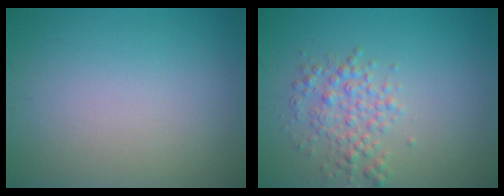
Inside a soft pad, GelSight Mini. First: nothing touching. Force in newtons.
{"total": 2.8, "press": 2.8, "slide": 0.0}